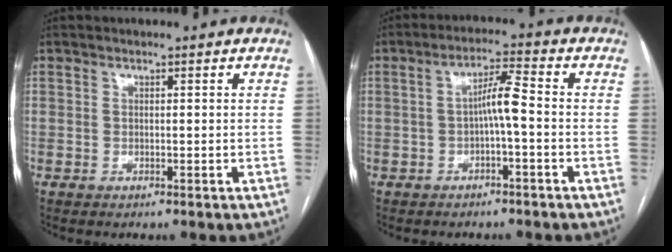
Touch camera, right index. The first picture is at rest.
{"total": 4.5, "force": [-0.7, 0.1, 4.5], "torque": [-0.078, 0.016, -0.010]}